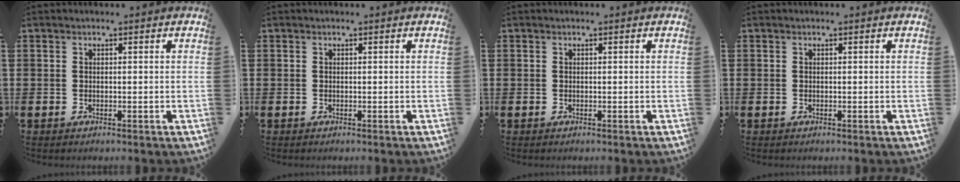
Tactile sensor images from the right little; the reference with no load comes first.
{"total": 0.0}
{"total": 0.0}
{"total": 0.0}